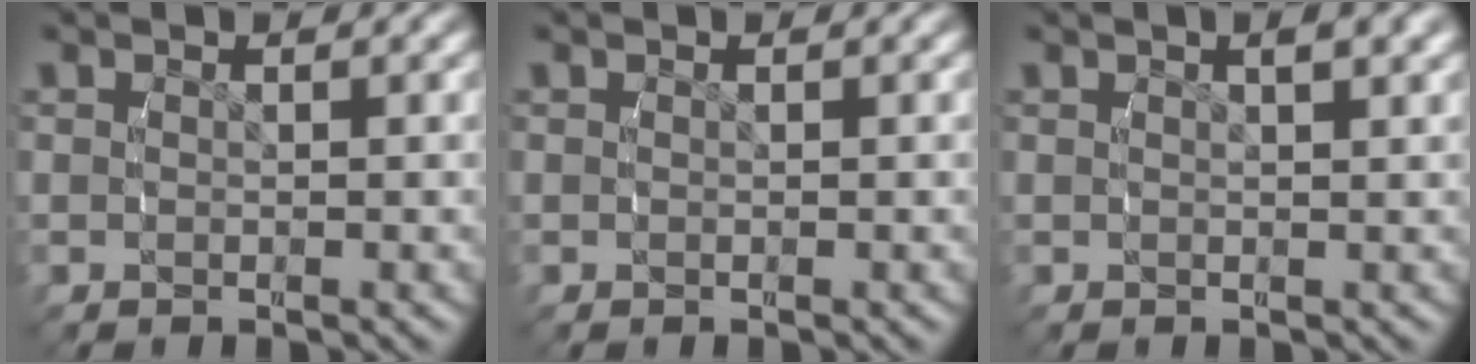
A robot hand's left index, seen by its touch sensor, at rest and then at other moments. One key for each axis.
{"total": 0.0}
{"total": 1.7, "fx": 0.9, "fy": -0.2, "fz": 1.4, "tx": -0.023, "ty": 0.005, "tz": 0.016}